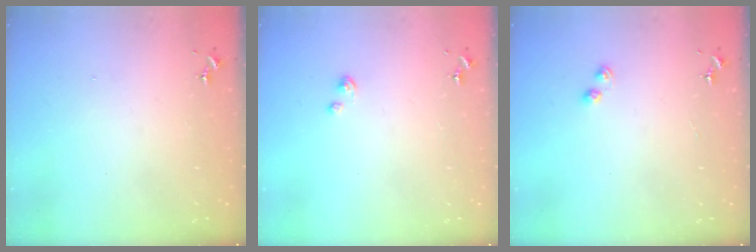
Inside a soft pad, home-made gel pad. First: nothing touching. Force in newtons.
{"total": 2.8, "press": 2.8, "slide": 0.3}
{"total": 3.8, "press": 3.8, "slide": 0.5}